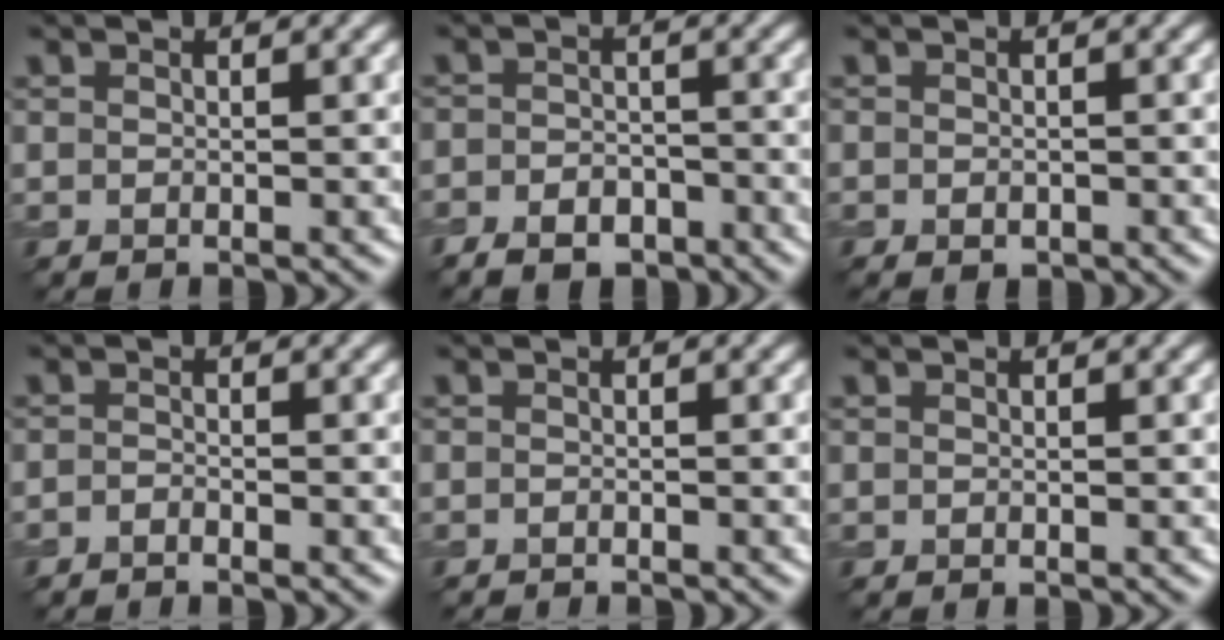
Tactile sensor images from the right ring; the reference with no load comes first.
{"total": 4.3, "force": [-3.1, 2.3, 1.9], "torque": [-0.020, 0.002, -0.055]}
{"total": 1.0, "force": [-0.4, 0.6, 0.6], "torque": [-0.008, -0.005, -0.006]}
{"total": 0.8, "force": [-0.7, 0.2, 0.3], "torque": [-0.006, -0.001, -0.016]}
{"total": 1.1, "force": [-1.0, 0.1, 0.2], "torque": [-0.001, -0.008, -0.019]}
{"total": 0.0}